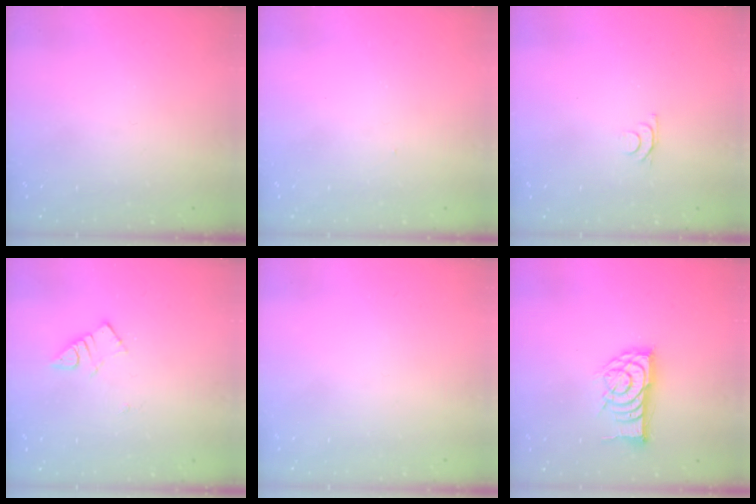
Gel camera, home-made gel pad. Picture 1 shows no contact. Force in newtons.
{"total": 3.2, "press": 3.2, "slide": 0.5}
{"total": 4.2, "press": 4.1, "slide": 0.5}
{"total": 2.8, "press": 2.7, "slide": 0.3}
{"total": 1.5, "press": 1.5, "slide": 0.1}
{"total": 13.1, "press": 13.1, "slide": 0.5}